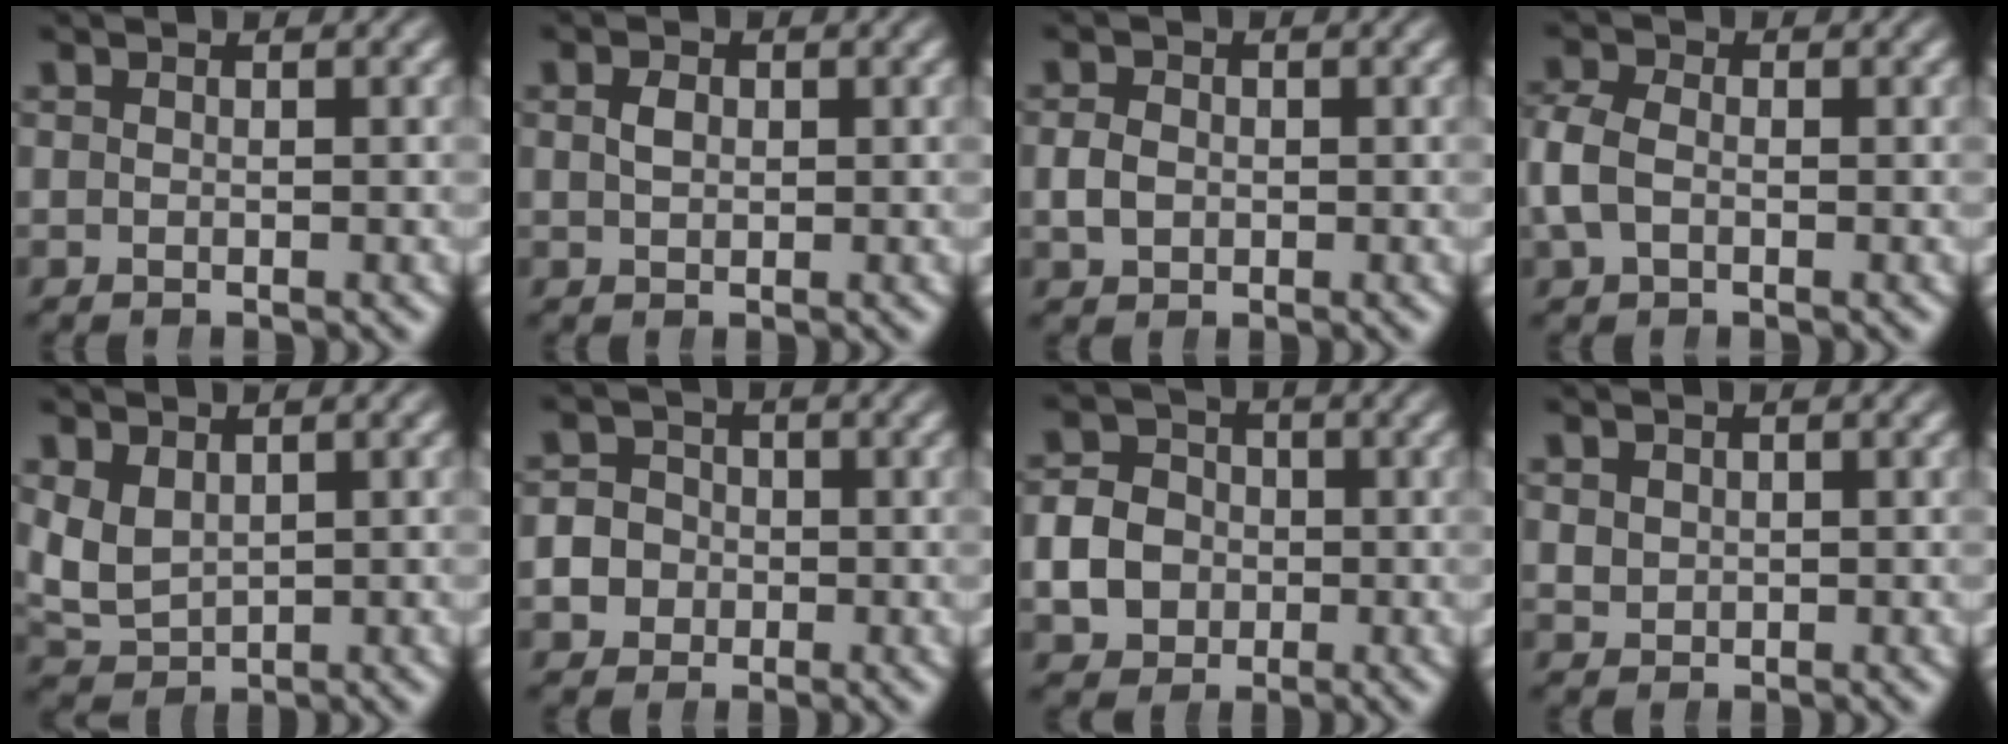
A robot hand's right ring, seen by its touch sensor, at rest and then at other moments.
{"total": 1.0, "force": [0.1, 0.7, 0.7], "torque": [-0.010, -0.005, 0.009]}
{"total": 1.8, "force": [-0.4, 1.6, 0.7], "torque": [-0.023, -0.006, -0.002]}
{"total": 3.0, "force": [-0.4, 2.5, 1.6], "torque": [-0.054, -0.007, -0.003]}
{"total": 4.8, "force": [-0.1, 4.3, 2.1], "torque": [-0.083, -0.027, 0.016]}
{"total": 5.6, "force": [-1.0, 5.3, 1.6], "torque": [-0.040, -0.016, -0.019]}
{"total": 5.7, "force": [-1.1, 5.1, 2.3], "torque": [-0.042, -0.014, -0.014]}
{"total": 1.3, "force": [0.5, 1.2, 0.2], "torque": [-0.012, -0.010, 0.022]}